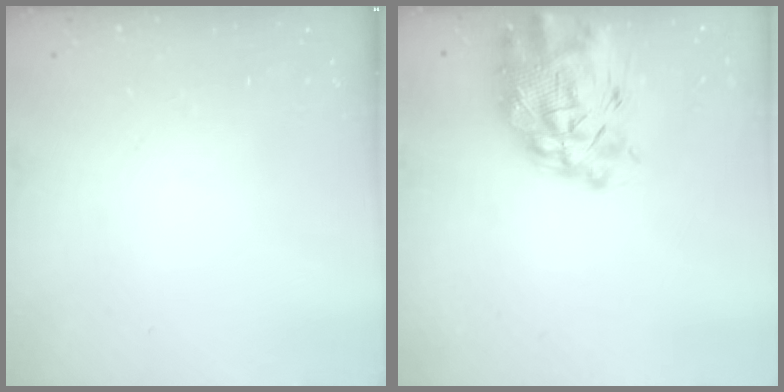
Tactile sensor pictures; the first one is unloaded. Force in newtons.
{"total": 10.8, "press": 10.1, "slide": 4.0}